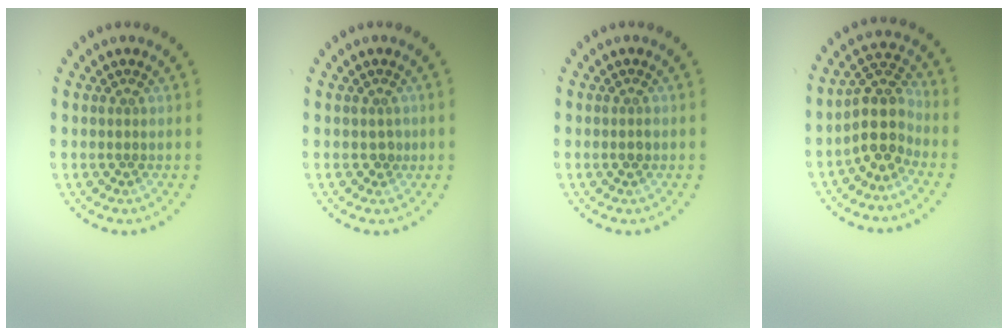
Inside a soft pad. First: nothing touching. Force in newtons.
{"total": 1.0, "press": 0.8, "slide": 0.6}
{"total": 0.7, "press": 0.7, "slide": 0.1}
{"total": 3.8, "press": 3.0, "slide": 2.3}